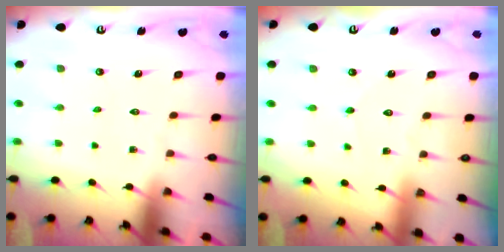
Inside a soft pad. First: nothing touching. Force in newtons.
{"total": 3.7, "press": 3.7, "slide": 0.3}